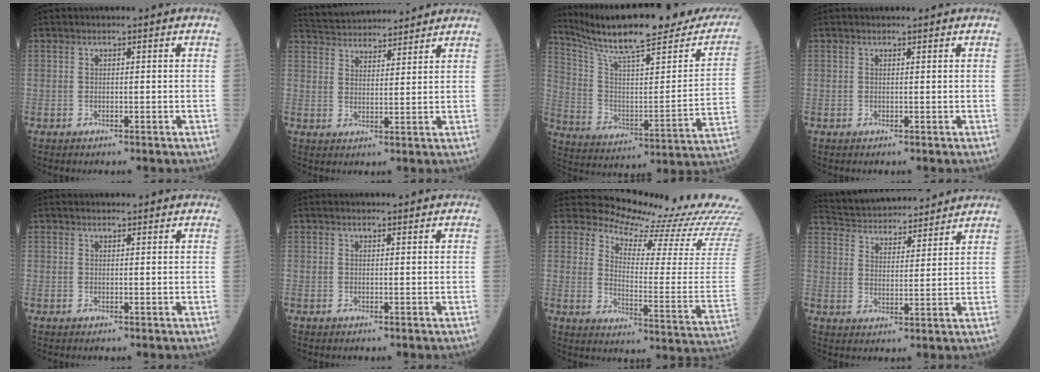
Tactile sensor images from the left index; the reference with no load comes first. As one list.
[{"total": 11.7, "force": [11.3, 2.0, 2.6], "torque": [-0.047, 0.027, 0.173]}, {"total": 28.8, "force": [24.0, 4.1, 15.3], "torque": [-0.250, -0.043, 0.336]}, {"total": 0.0}, {"total": 2.5, "force": [2.4, 0.5, 0.4], "torque": [-0.010, 0.008, 0.027]}, {"total": 0.8, "force": [0.8, 0.1, 0.0], "torque": [-0.009, -0.005, 0.010]}, {"total": 18.7, "force": [18.2, 1.3, 4.1], "torque": [-0.065, -0.133, 0.208]}, {"total": 15.8, "force": [14.9, 2.8, 4.2], "torque": [-0.072, 0.025, 0.228]}]